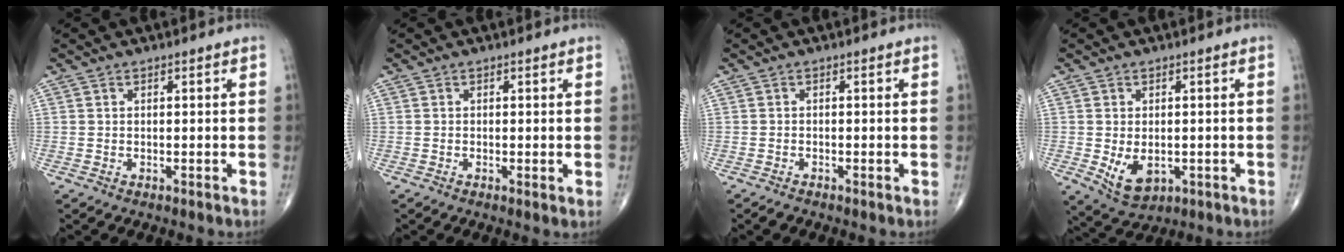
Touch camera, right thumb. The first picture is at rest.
{"total": 0.9, "force": [-0.1, 0.2, 0.8], "torque": [-0.019, -0.004, -0.004]}
{"total": 0.9, "force": [-0.7, 0.3, 0.5], "torque": [-0.011, -0.002, -0.015]}
{"total": 6.1, "force": [-1.1, 4.0, 4.5], "torque": [-0.065, -0.010, -0.003]}